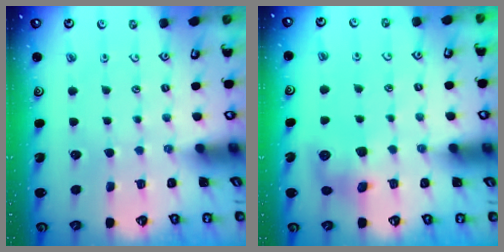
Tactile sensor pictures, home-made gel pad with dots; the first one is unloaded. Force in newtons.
{"total": 8.1, "press": 8.0, "slide": 0.2}